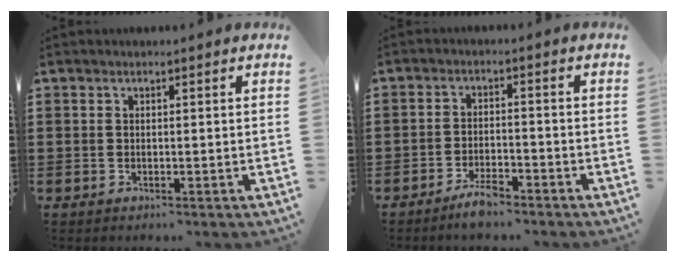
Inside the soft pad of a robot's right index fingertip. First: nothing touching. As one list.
[{"total": 3.6, "force": [-3.1, 0.7, 1.7], "torque": [-0.035, 0.009, -0.061]}]